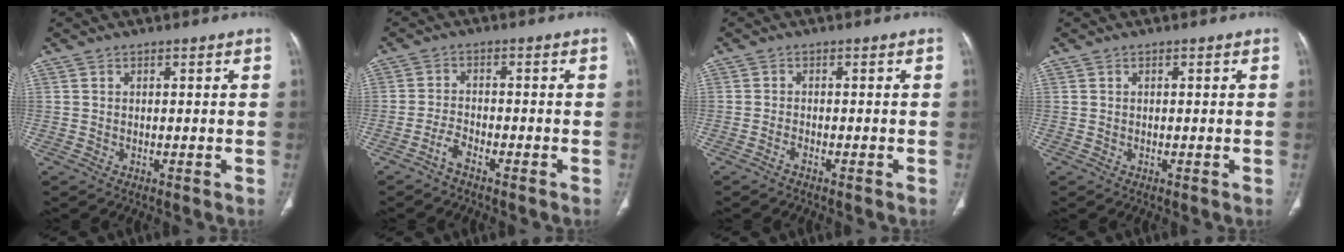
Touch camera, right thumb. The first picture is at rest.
{"total": 2.6, "force": [-2.1, 0.8, 1.2], "torque": [-0.036, 0.018, -0.043]}
{"total": 1.0, "force": [-0.9, 0.3, 0.4], "torque": [-0.014, 0.007, -0.016]}
{"total": 0.0}